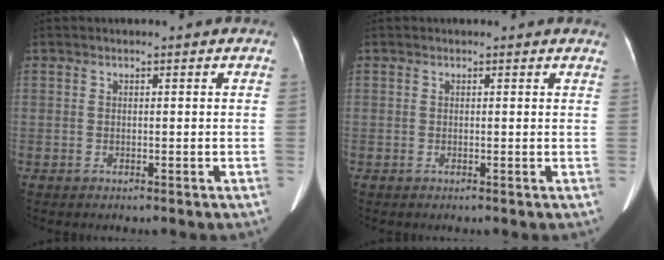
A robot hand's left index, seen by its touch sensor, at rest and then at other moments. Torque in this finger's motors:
{"motor_torque": [0.05, 0.11, -0.03, 0.01]}